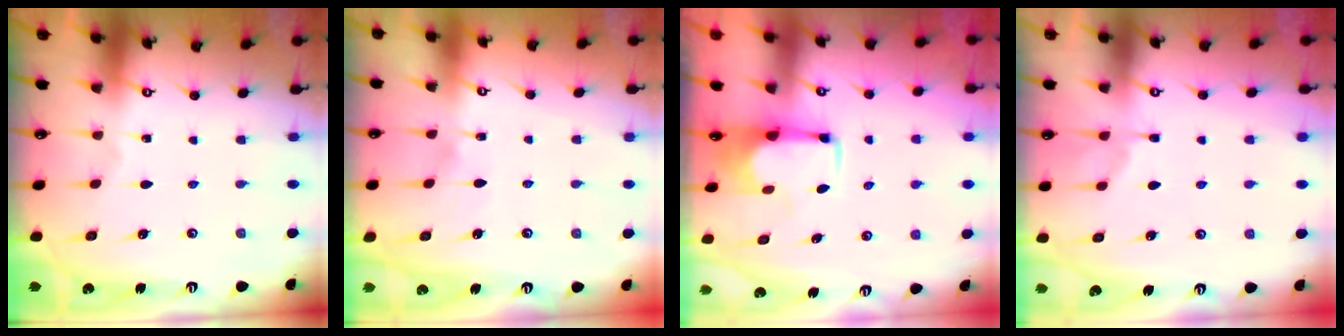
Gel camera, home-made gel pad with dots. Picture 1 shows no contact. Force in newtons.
{"total": 4.3, "press": 4.3, "slide": 0.5}
{"total": 1.7, "press": 1.5, "slide": 0.8}
{"total": 1.7, "press": 1.4, "slide": 0.9}